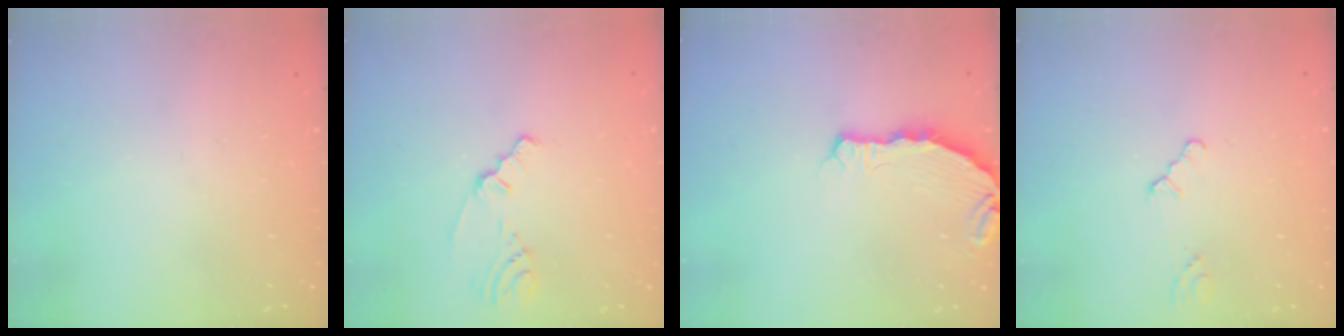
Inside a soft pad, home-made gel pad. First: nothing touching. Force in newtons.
{"total": 2.0, "press": 1.5, "slide": 1.4}
{"total": 5.6, "press": 4.8, "slide": 3.0}
{"total": 0.9, "press": 0.8, "slide": 0.2}